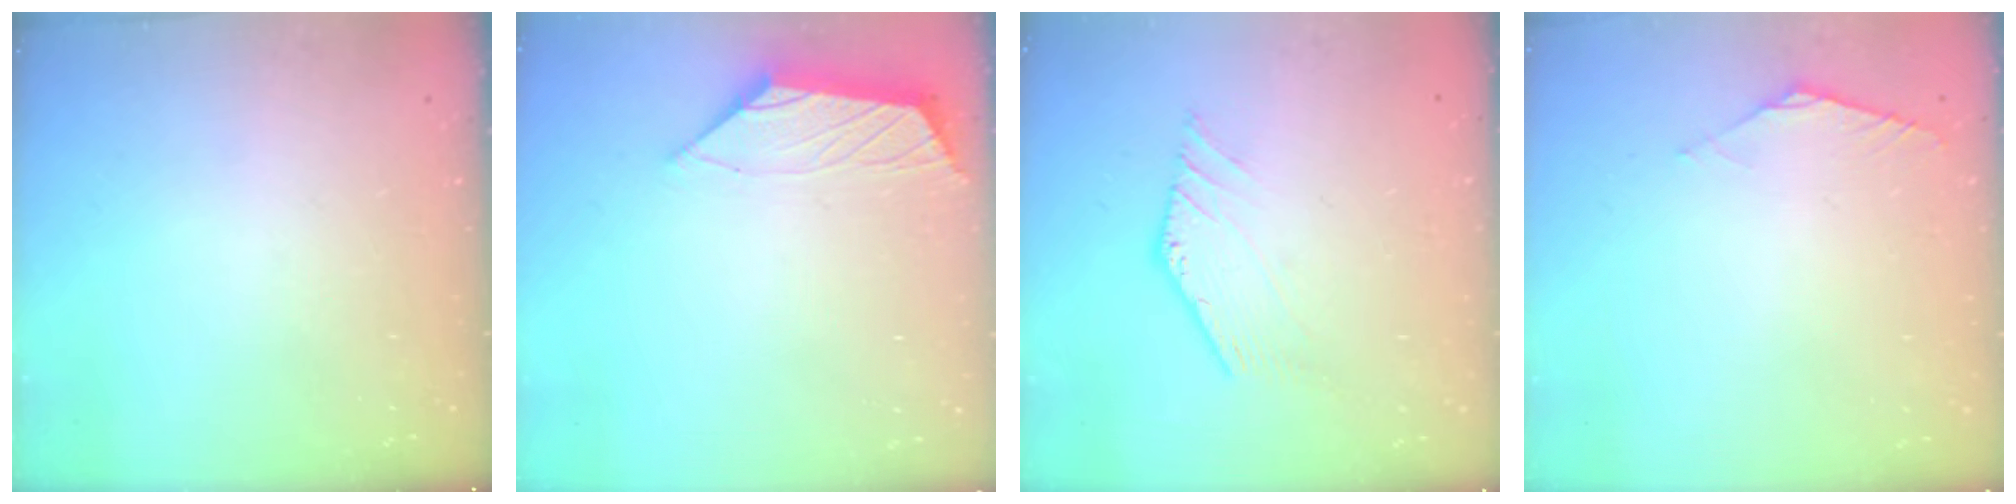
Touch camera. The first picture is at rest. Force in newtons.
{"total": 1.6, "press": 1.5, "slide": 0.6}
{"total": 0.0}
{"total": 2.1, "press": 2.1, "slide": 0.6}